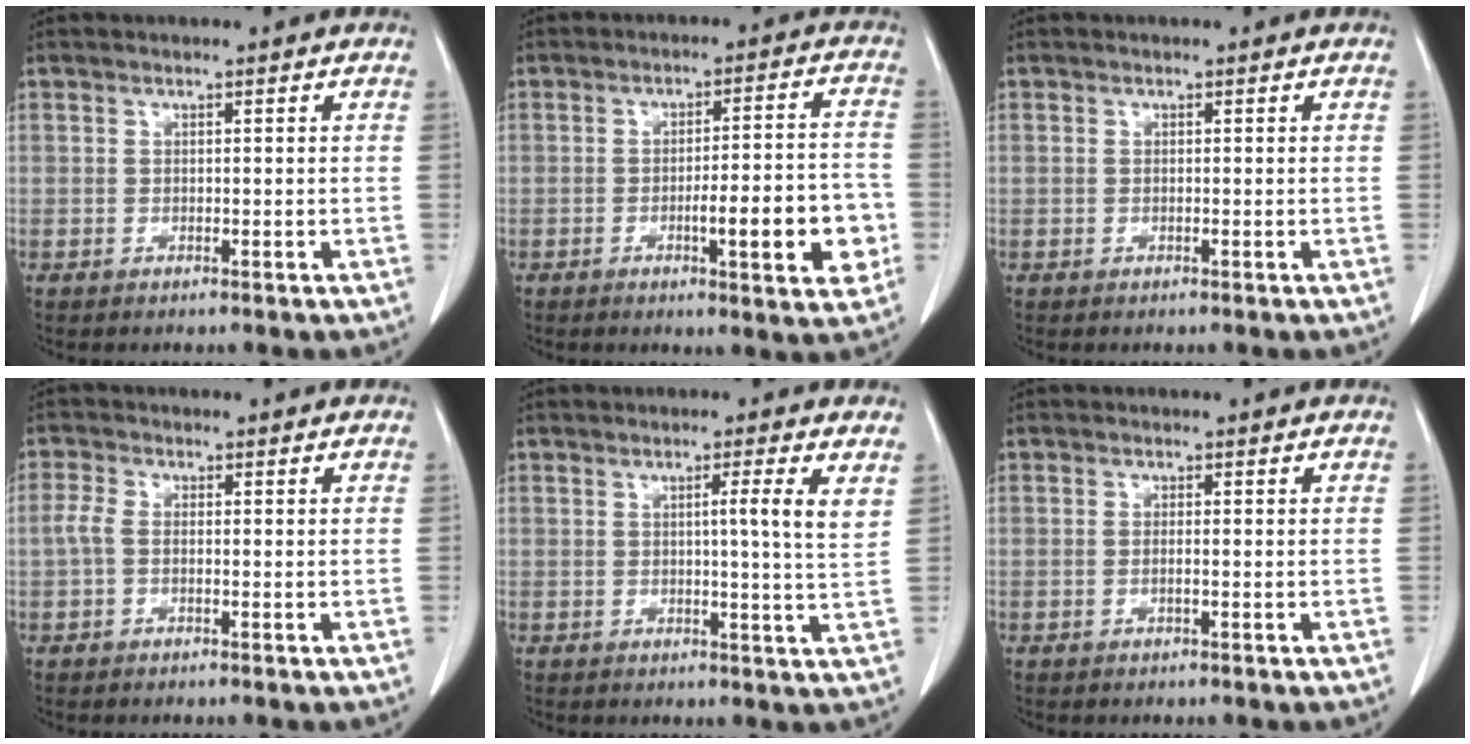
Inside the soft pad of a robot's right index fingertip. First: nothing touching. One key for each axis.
{"total": 10.7, "fx": -3.1, "fy": 1.7, "fz": 10.0, "tx": -0.136, "ty": 0.010, "tz": -0.037}
{"total": 0.0}
{"total": 2.3, "fx": -0.3, "fy": 1.1, "fz": 2.0, "tx": -0.051, "ty": 0.004, "tz": -0.010}
{"total": 4.6, "fx": 1.7, "fy": -0.8, "fz": 4.1, "tx": -0.060, "ty": -0.008, "tz": 0.021}
{"total": 0.8, "fx": -0.2, "fy": -0.1, "fz": 0.7, "tx": -0.016, "ty": 0.000, "tz": -0.005}